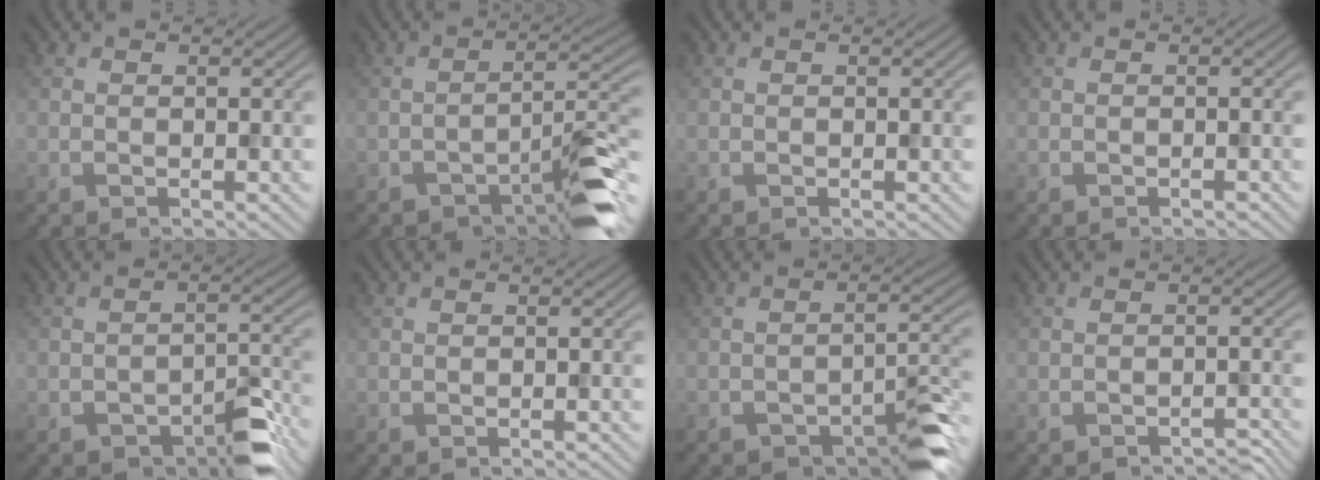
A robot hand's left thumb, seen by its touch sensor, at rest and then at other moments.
{"total": 6.9, "force": [-4.6, 1.6, 4.9], "torque": [-0.065, 0.011, -0.075]}
{"total": 0.0}
{"total": 0.6, "force": [-0.5, 0.1, 0.2], "torque": [-0.001, 0.000, -0.007]}
{"total": 5.2, "force": [-3.4, 2.0, 3.4], "torque": [-0.044, 0.009, -0.050]}
{"total": 0.0}
{"total": 6.1, "force": [-4.1, 1.9, 4.0], "torque": [-0.048, 0.005, -0.060]}
{"total": 1.5, "force": [-1.4, 0.2, 0.5], "torque": [-0.002, 0.003, -0.022]}